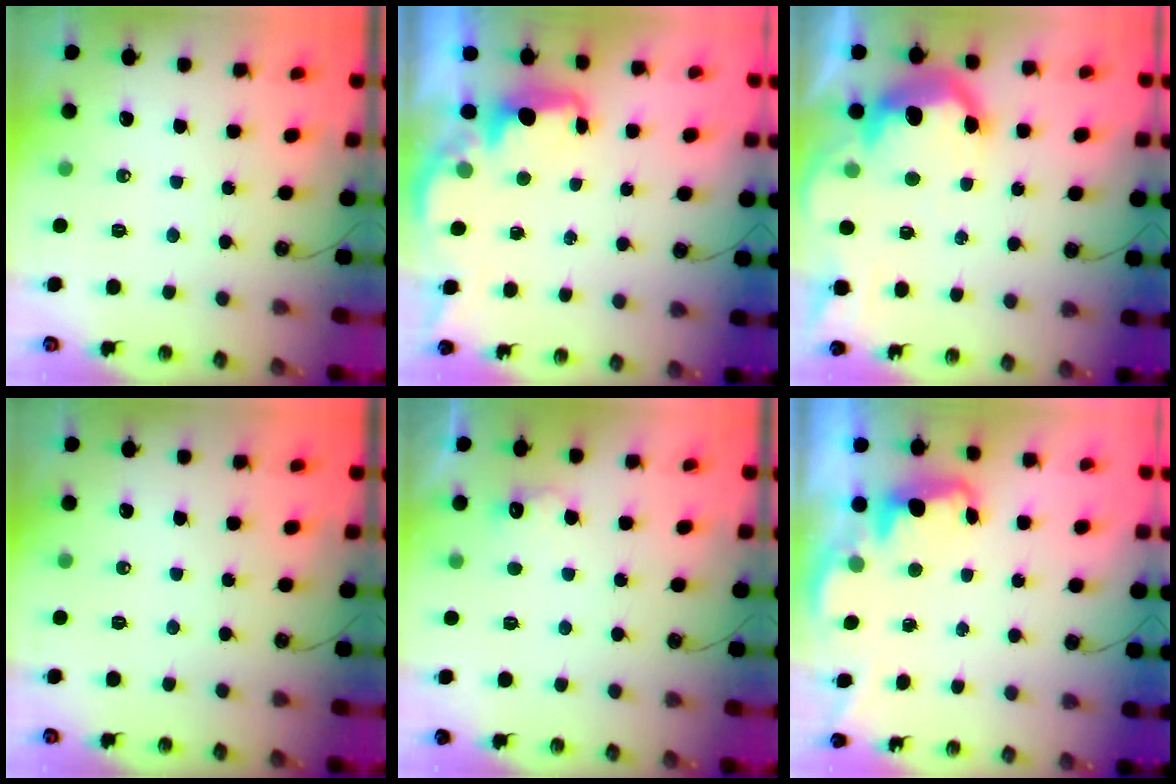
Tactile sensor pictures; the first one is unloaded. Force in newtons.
{"total": 2.2, "press": 2.1, "slide": 0.8}
{"total": 14.6, "press": 14.5, "slide": 1.0}
{"total": 0.0}
{"total": 6.1, "press": 6.0, "slide": 1.1}
{"total": 2.4, "press": 2.3, "slide": 0.7}